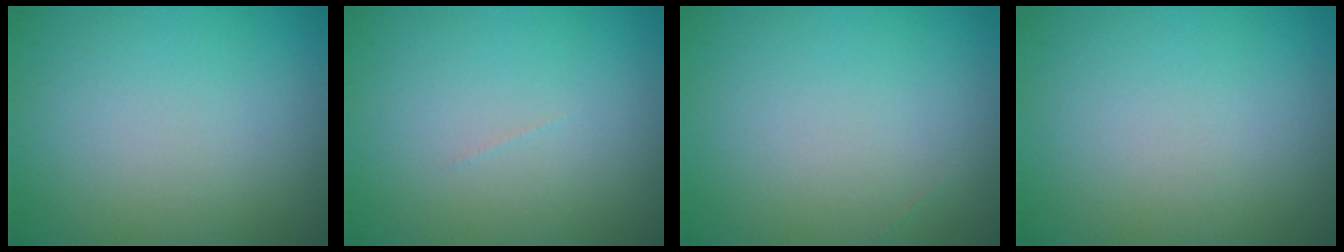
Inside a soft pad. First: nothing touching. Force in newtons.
{"total": 0.0}
{"total": 0.0}
{"total": 0.0}